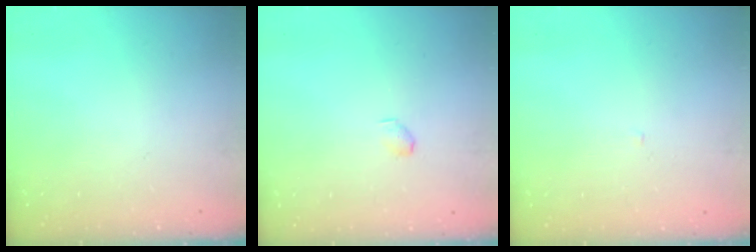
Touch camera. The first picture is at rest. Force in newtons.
{"total": 3.1, "press": 3.0, "slide": 0.6}
{"total": 1.7, "press": 1.7, "slide": 0.3}